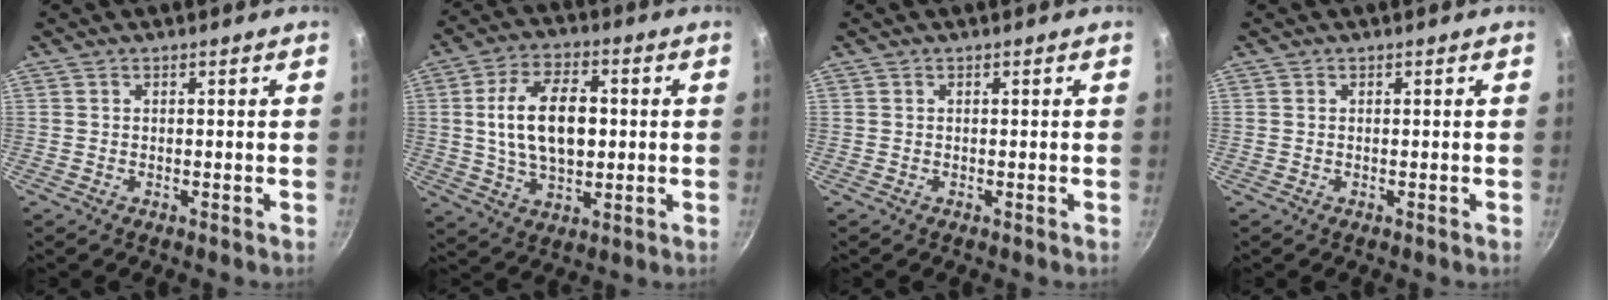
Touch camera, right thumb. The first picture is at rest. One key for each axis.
{"total": 14.3, "fx": 1.1, "fy": 8.2, "fz": 11.6, "tx": -0.184, "ty": 0.010, "tz": 0.020}
{"total": 0.0}
{"total": 0.0}